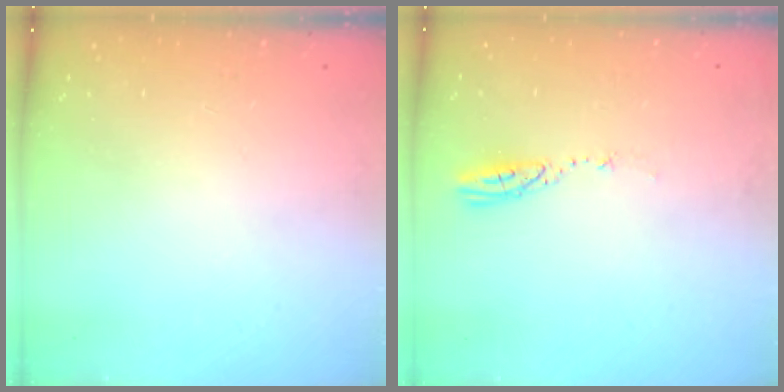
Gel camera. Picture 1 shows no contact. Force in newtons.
{"total": 3.7, "press": 3.6, "slide": 0.3}